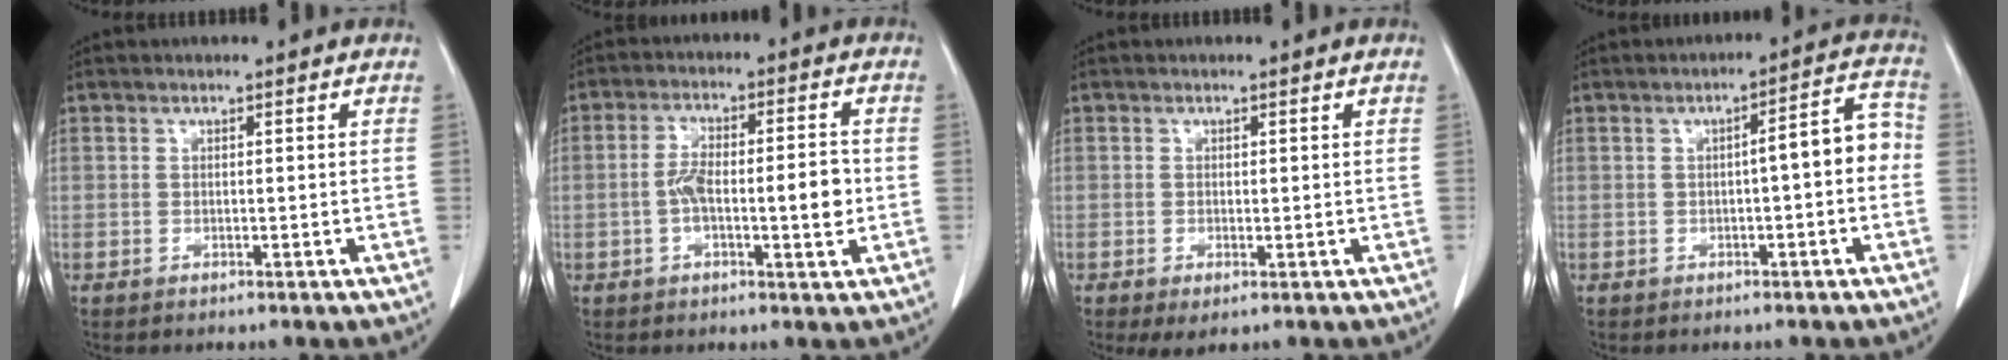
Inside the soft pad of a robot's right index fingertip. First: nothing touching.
{"total": 8.1, "force": [-1.3, 2.0, 7.8], "torque": [-0.145, 0.015, -0.022]}
{"total": 2.6, "force": [-1.2, 1.1, 2.0], "torque": [-0.029, -0.005, -0.012]}
{"total": 5.9, "force": [-0.6, 1.2, 5.7], "torque": [-0.069, 0.032, -0.009]}